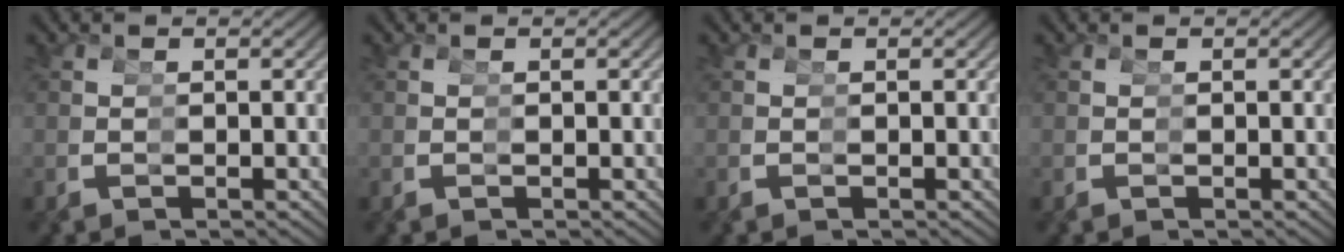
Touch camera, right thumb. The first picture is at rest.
{"total": 0.0}
{"total": 0.0}
{"total": 0.0}